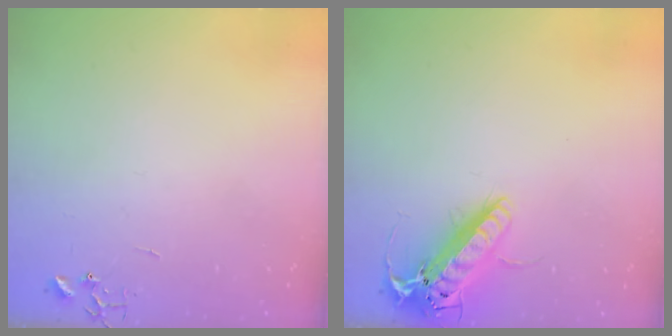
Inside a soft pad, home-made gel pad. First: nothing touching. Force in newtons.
{"total": 16.7, "press": 16.4, "slide": 3.1}